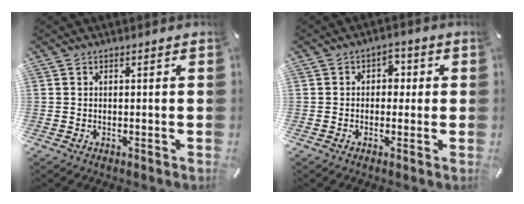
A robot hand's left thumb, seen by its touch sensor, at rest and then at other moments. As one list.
[{"total": 3.7, "force": [-0.1, 2.9, 2.2], "torque": [-0.022, 0.003, -0.012]}]